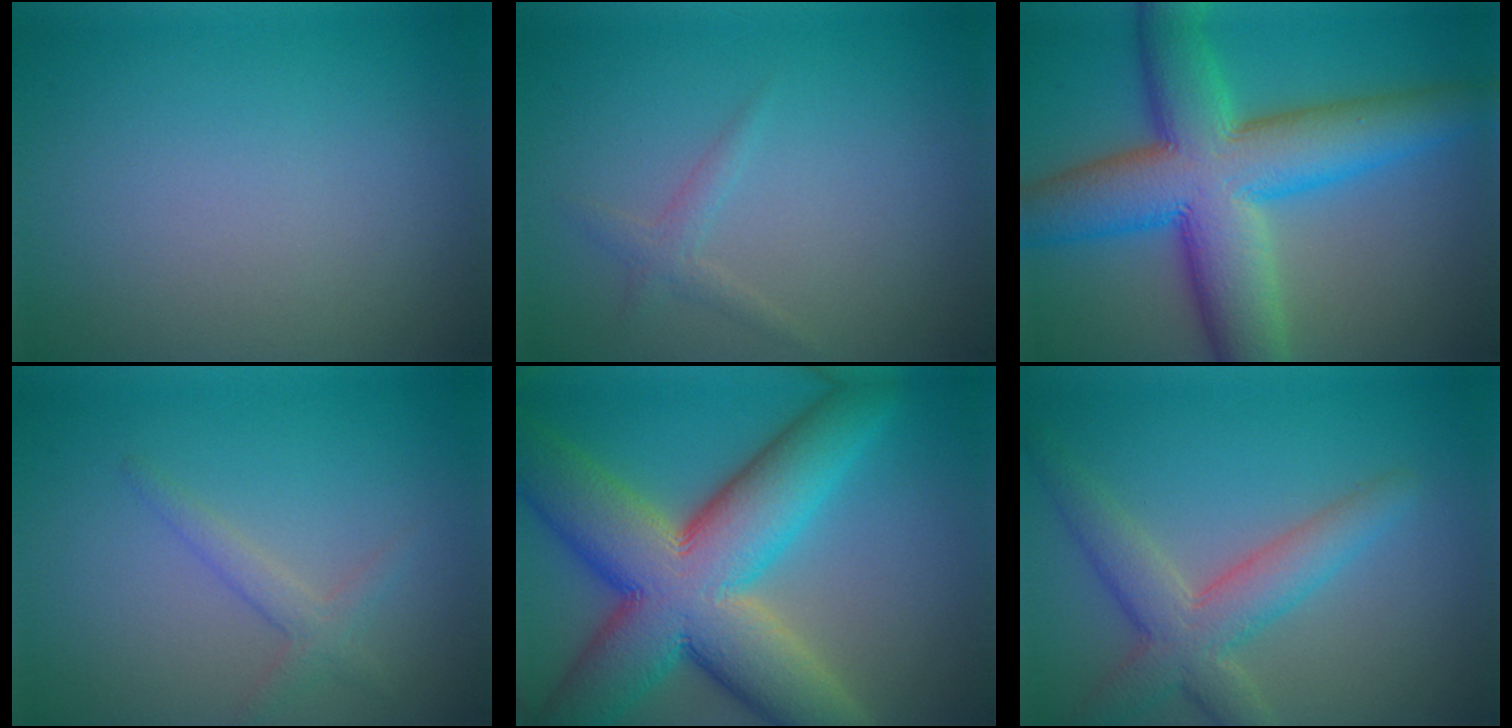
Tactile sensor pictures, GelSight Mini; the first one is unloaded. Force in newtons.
{"total": 1.3, "press": 1.3, "slide": 0.0}
{"total": 12.3, "press": 12.3, "slide": 0.4}
{"total": 1.8, "press": 1.8, "slide": 0.1}
{"total": 14.6, "press": 14.6, "slide": 0.5}
{"total": 5.0, "press": 5.0, "slide": 0.2}